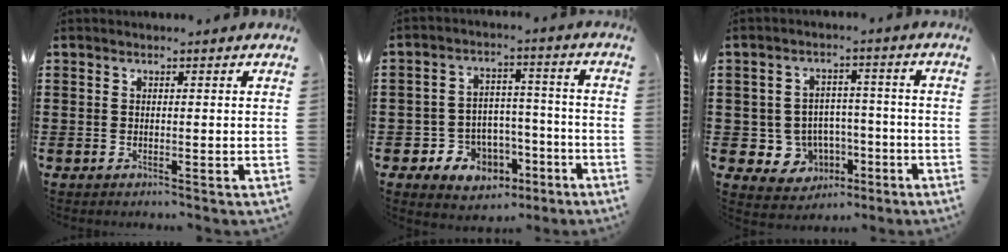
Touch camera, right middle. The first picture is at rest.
{"total": 6.3, "force": [-3.6, 4.9, 1.4], "torque": [-0.042, 0.024, -0.066]}
{"total": 5.6, "force": [-1.6, 5.2, 1.2], "torque": [-0.033, 0.008, -0.026]}